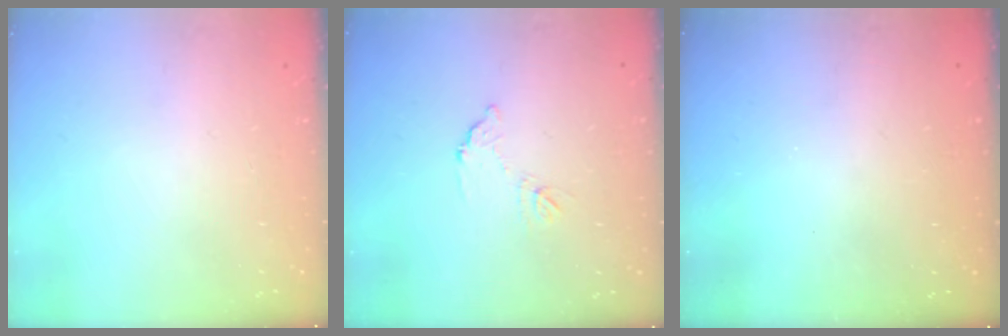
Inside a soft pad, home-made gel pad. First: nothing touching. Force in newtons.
{"total": 6.4, "press": 6.4, "slide": 0.3}
{"total": 3.2, "press": 3.2, "slide": 0.1}